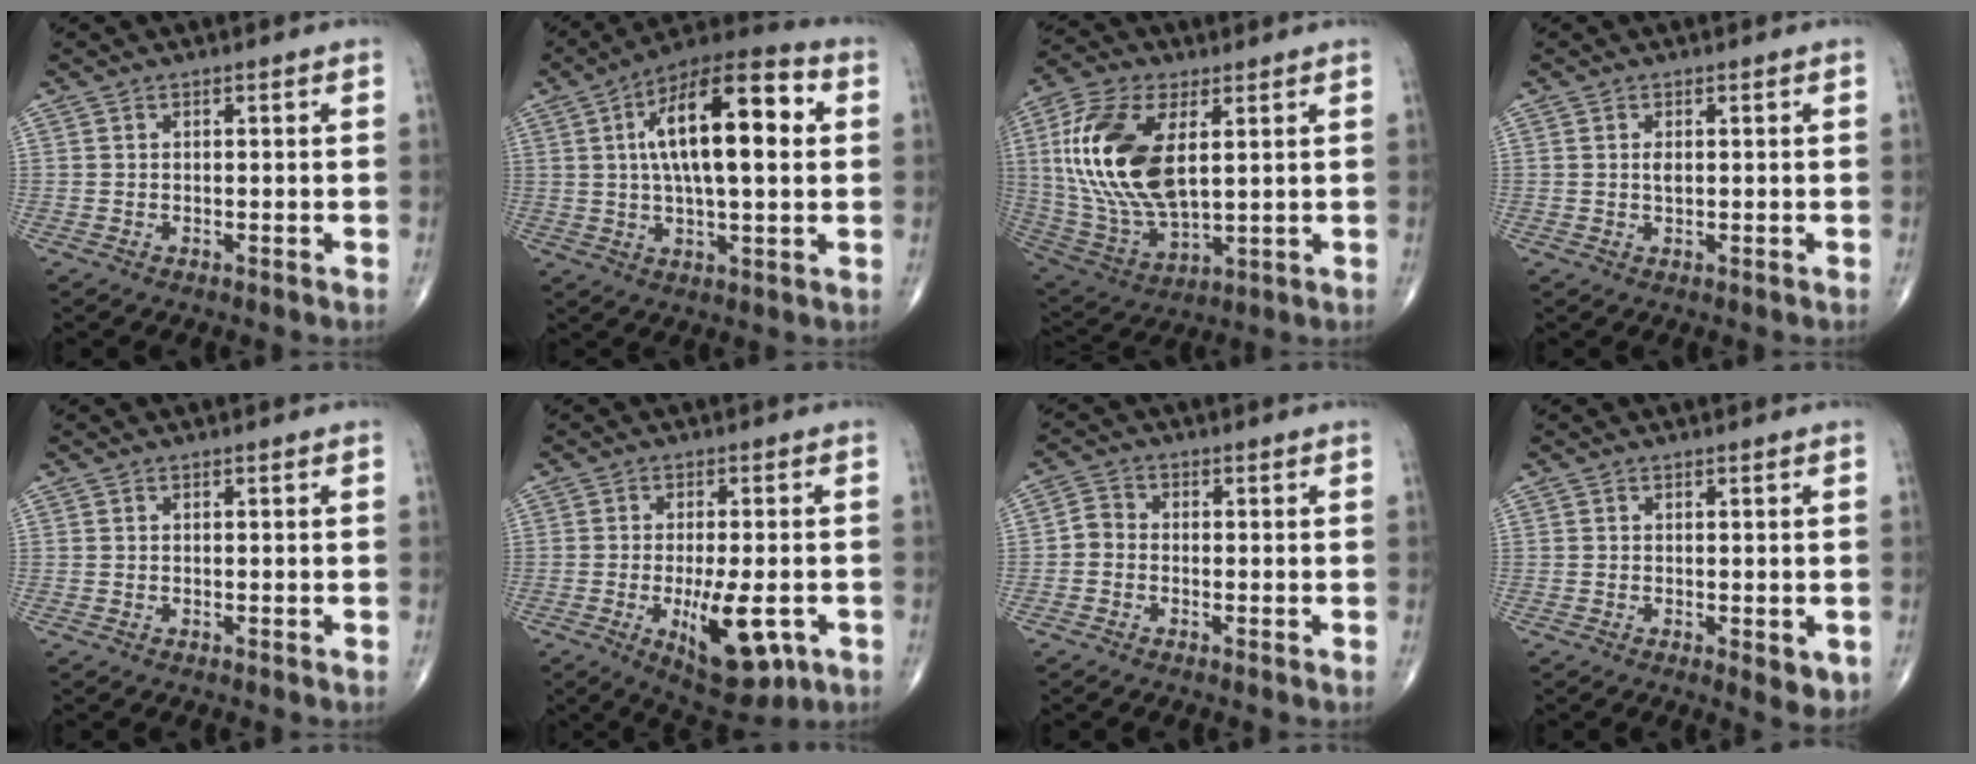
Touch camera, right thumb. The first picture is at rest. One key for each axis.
{"total": 19.4, "fx": 3.8, "fy": 7.2, "fz": 17.6, "tx": -0.274, "ty": 0.019, "tz": 0.053}
{"total": 20.4, "fx": 4.3, "fy": 10.3, "fz": 17.1, "tx": -0.358, "ty": -0.019, "tz": 0.085}
{"total": 1.4, "fx": 0.3, "fy": 0.7, "fz": 1.2, "tx": -0.020, "ty": -0.002, "tz": 0.006}
{"total": 0.0}
{"total": 12.4, "fx": -4.0, "fy": 4.8, "fz": 10.7, "tx": -0.155, "ty": -0.007, "tz": -0.047}
{"total": 2.6, "fx": -0.9, "fy": 2.1, "fz": 1.2, "tx": -0.012, "ty": 0.007, "tz": -0.029}
{"total": 3.9, "fx": -0.9, "fy": 1.7, "fz": 3.4, "tx": -0.033, "ty": -0.009, "tz": -0.008}